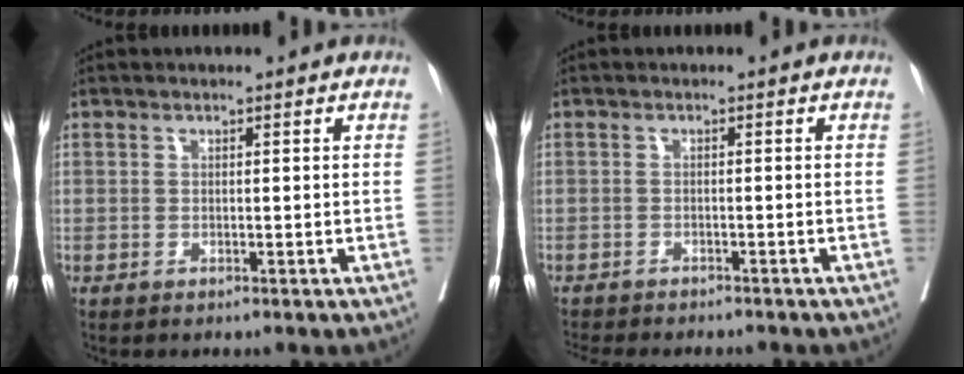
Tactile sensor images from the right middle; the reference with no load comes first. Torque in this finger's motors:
{"motor_torque": [1.05, -1.09, 0.31, 0.04]}